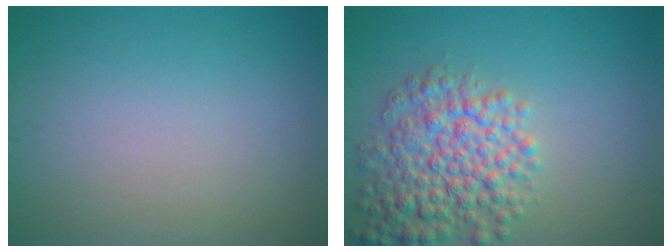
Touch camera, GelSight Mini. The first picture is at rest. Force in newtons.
{"total": 6.5, "press": 6.5, "slide": 0.2}